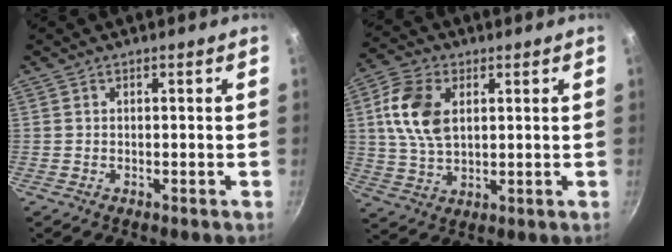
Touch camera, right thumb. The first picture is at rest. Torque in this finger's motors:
{"motor_torque": [0.05, 0.29, 0.79, -0.24, 0.12]}